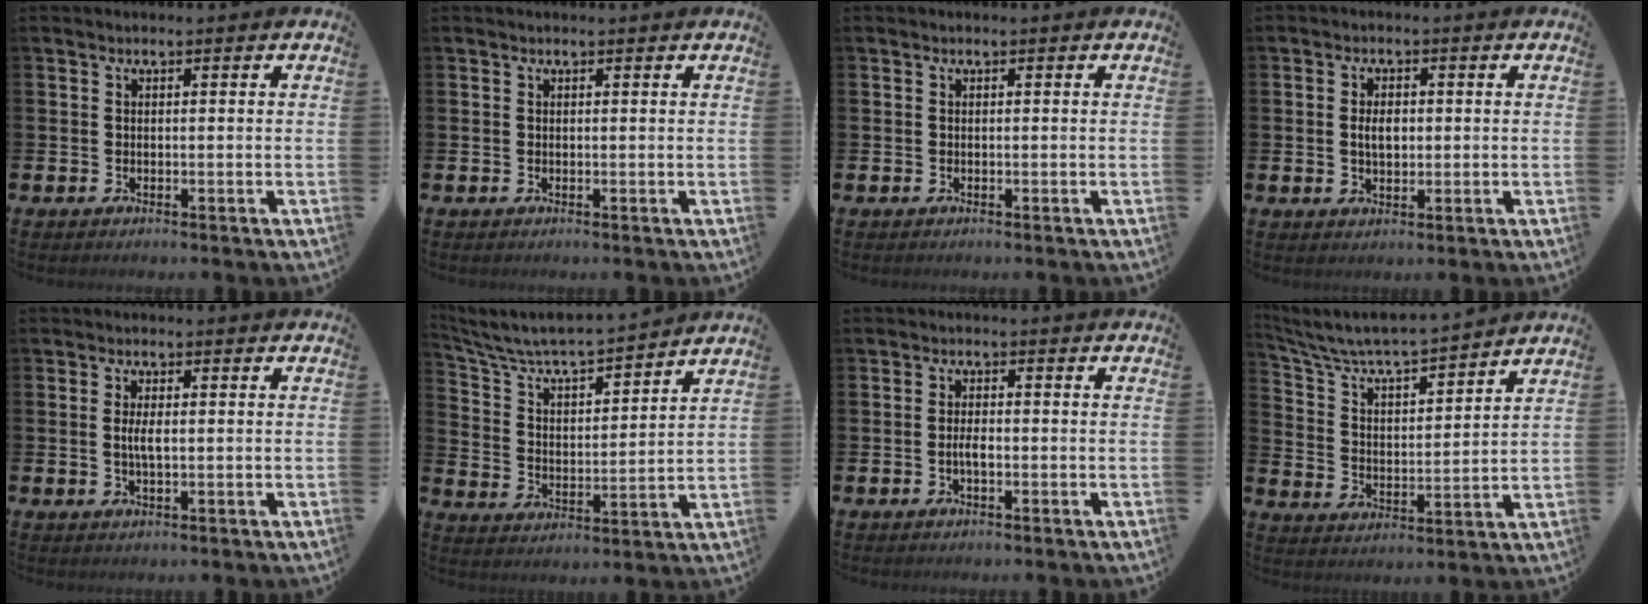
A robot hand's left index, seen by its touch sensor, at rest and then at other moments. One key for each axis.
{"total": 0.0}
{"total": 0.0}
{"total": 2.9, "fx": 0.3, "fy": 1.7, "fz": 2.2, "tx": -0.027, "ty": 0.001, "tz": 0.000}
{"total": 2.6, "fx": 0.1, "fy": 0.9, "fz": 2.4, "tx": -0.044, "ty": 0.002, "tz": -0.001}
{"total": 6.8, "fx": 6.5, "fy": 0.8, "fz": 2.0, "tx": -0.070, "ty": -0.052, "tz": 0.107}
{"total": 1.9, "fx": -0.4, "fy": 0.7, "fz": 1.7, "tx": -0.030, "ty": 0.002, "tz": -0.010}
{"total": 6.7, "fx": 6.4, "fy": 0.6, "fz": 1.9, "tx": -0.068, "ty": -0.050, "tz": 0.106}